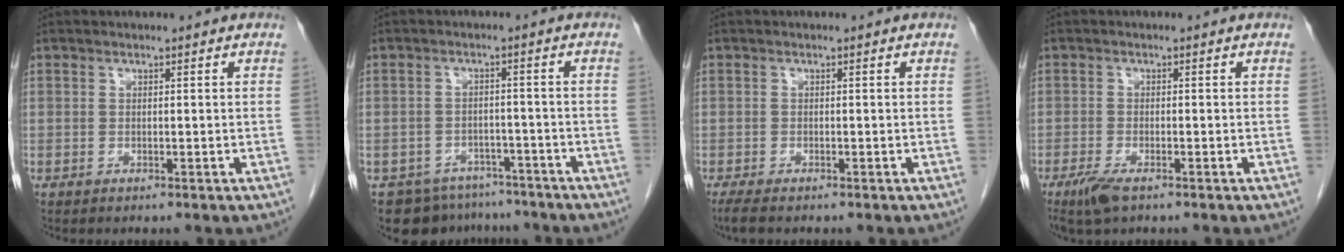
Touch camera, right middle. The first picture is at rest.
{"total": 8.9, "force": [-7.5, 4.8, 1.1], "torque": [-0.008, 0.009, -0.094]}
{"total": 2.3, "force": [-1.8, 0.5, 1.3], "torque": [-0.030, -0.009, -0.027]}
{"total": 3.6, "force": [-2.4, 0.9, 2.5], "torque": [-0.056, -0.007, -0.043]}